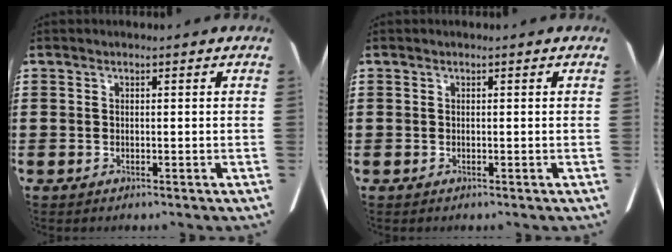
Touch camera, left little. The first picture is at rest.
{"total": 0.0}